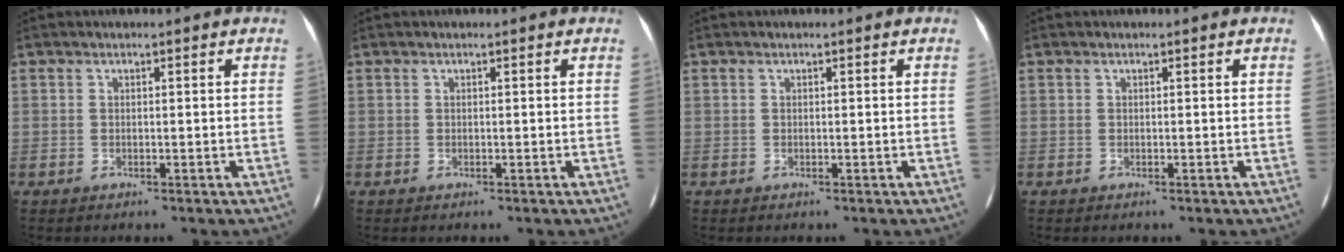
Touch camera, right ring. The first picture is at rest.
{"total": 0.0}
{"total": 0.0}
{"total": 0.0}